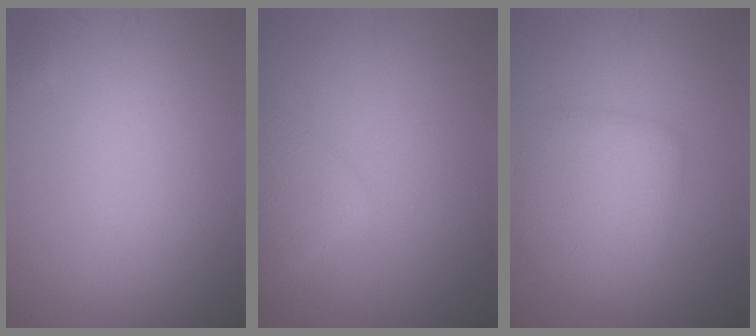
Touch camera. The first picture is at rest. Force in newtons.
{"total": 2.3, "press": 2.3, "slide": 0.2}
{"total": 4.5, "press": 4.5, "slide": 0.1}